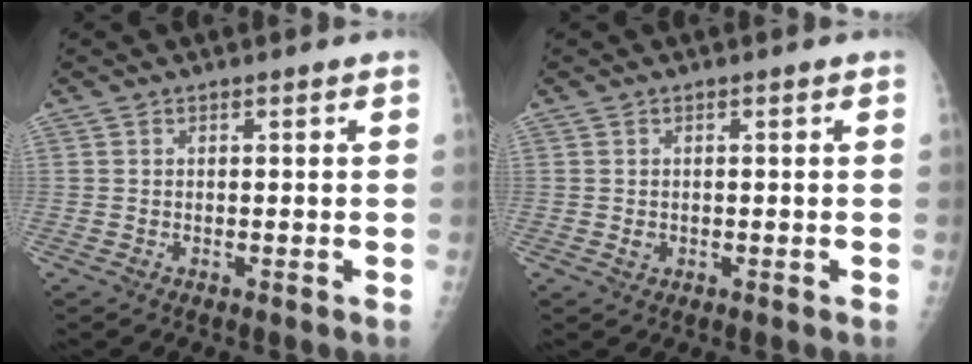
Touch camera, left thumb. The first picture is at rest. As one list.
[{"total": 1.1, "force": [-0.1, 0.9, 0.5], "torque": [-0.005, 0.001, 0.002]}]